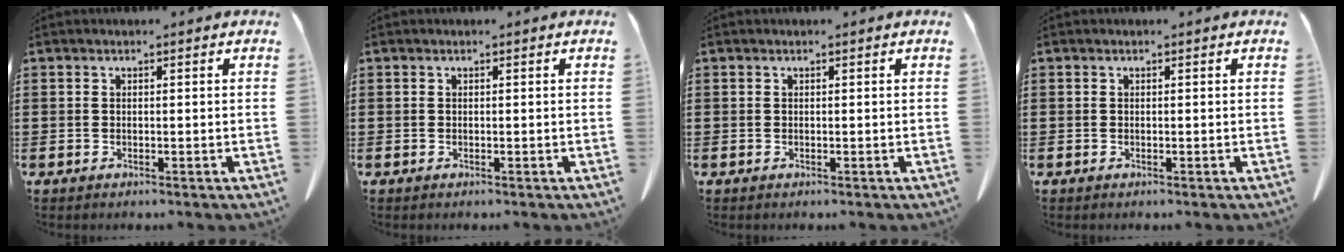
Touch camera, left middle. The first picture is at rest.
{"total": 0.0}
{"total": 0.0}
{"total": 0.0}